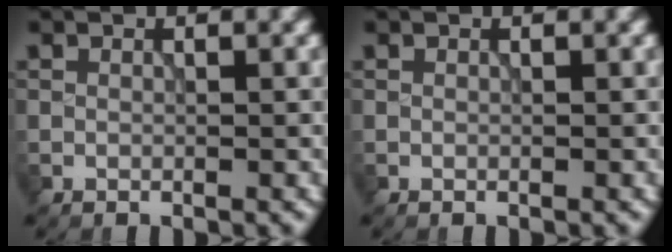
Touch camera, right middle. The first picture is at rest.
{"total": 0.0}